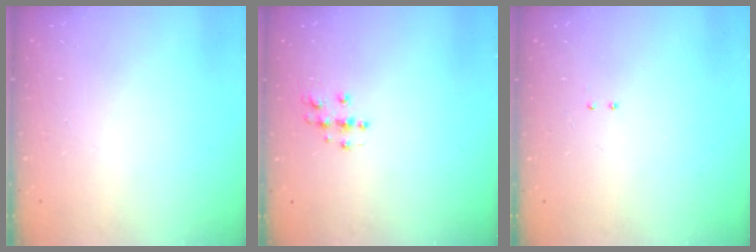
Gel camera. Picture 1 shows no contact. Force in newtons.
{"total": 5.1, "press": 5.1, "slide": 0.3}
{"total": 2.1, "press": 2.0, "slide": 0.6}